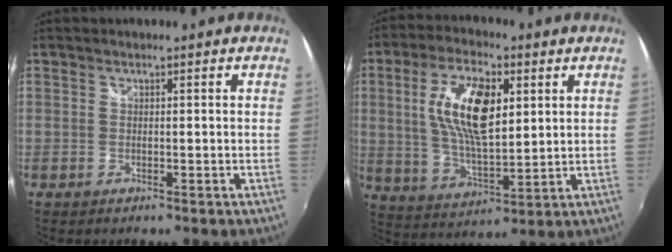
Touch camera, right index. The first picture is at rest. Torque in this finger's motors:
{"motor_torque": [1.11, 0.39, 0.94, 0.21]}